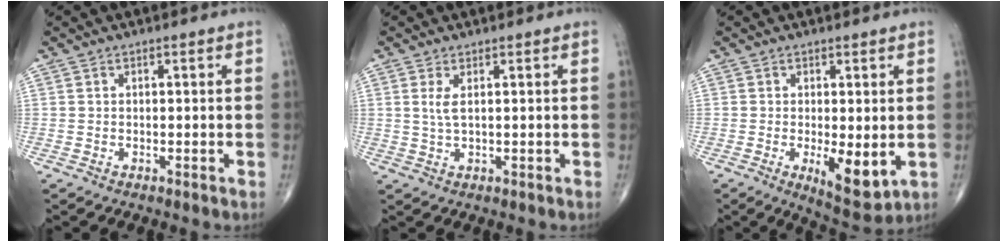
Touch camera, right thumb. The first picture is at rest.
{"total": 2.6, "force": [0.8, 0.6, 2.4], "torque": [-0.059, -0.004, 0.022]}
{"total": 7.6, "force": [-1.3, 2.8, 6.9], "torque": [-0.100, -0.023, -0.012]}